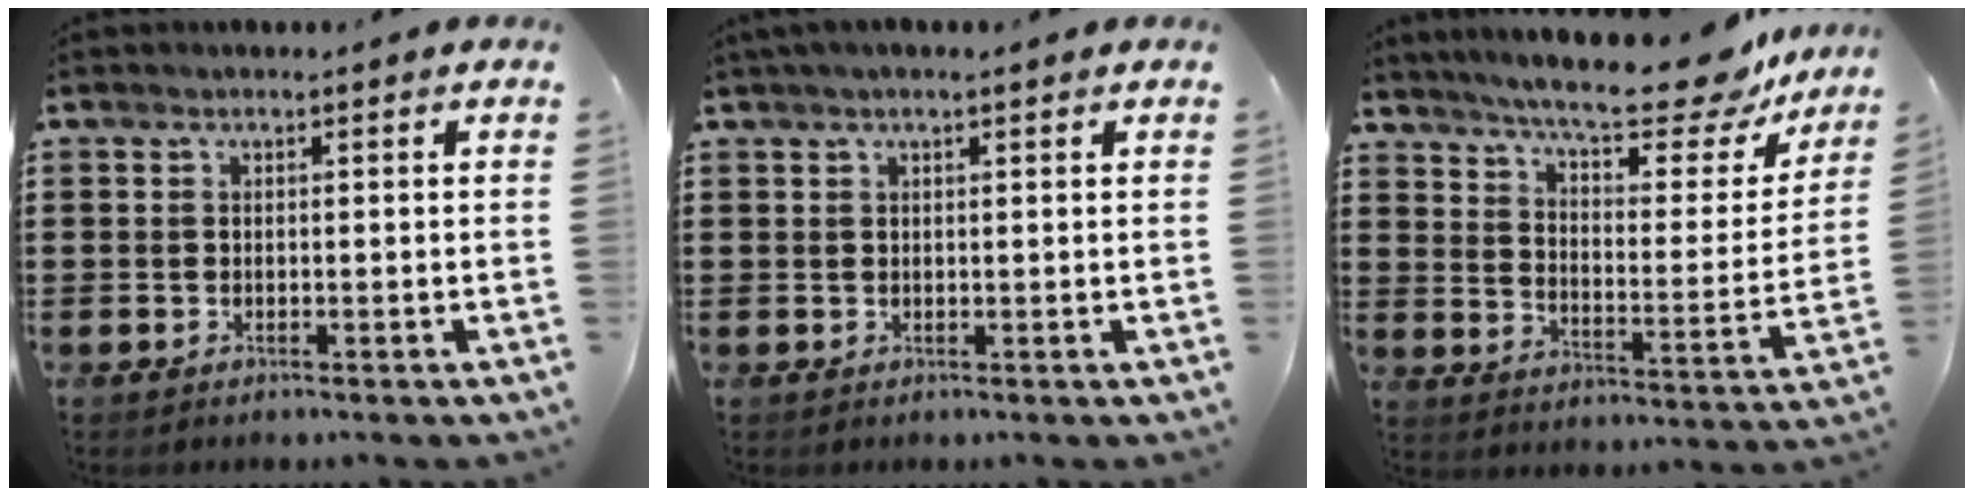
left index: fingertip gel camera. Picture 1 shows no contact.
{"total": 1.2, "force": [0.7, 0.1, 1.0], "torque": [-0.020, 0.001, 0.013]}
{"total": 13.4, "force": [11.3, 1.4, 7.0], "torque": [-0.133, -0.068, 0.189]}